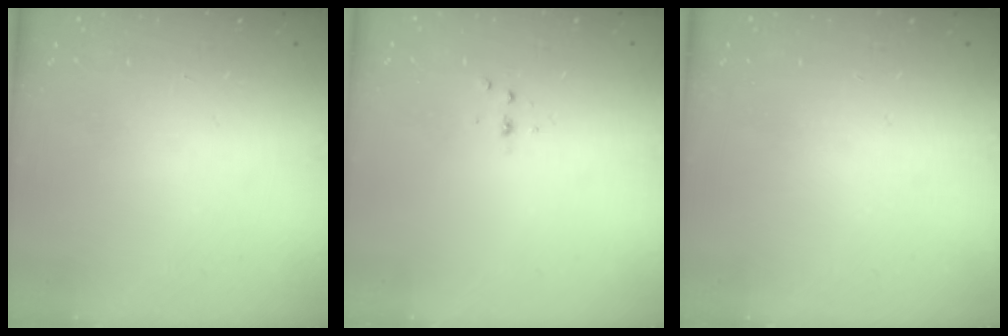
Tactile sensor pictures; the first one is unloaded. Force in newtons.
{"total": 2.3, "press": 2.3, "slide": 0.3}
{"total": 0.0}